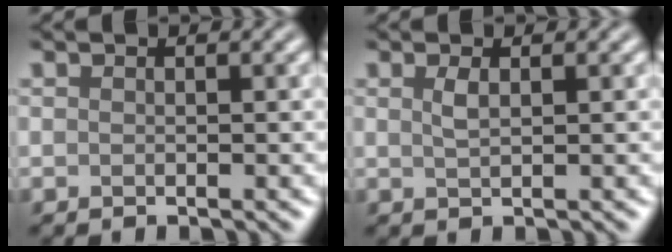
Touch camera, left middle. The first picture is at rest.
{"total": 1.2, "force": [0.5, 0.4, 1.0], "torque": [-0.023, 0.001, 0.009]}